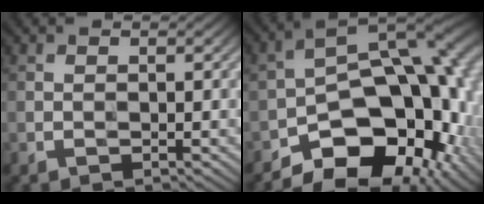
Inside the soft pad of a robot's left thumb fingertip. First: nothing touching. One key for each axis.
{"total": 19.1, "fx": -8.2, "fy": 11.2, "fz": 13.2, "tx": -0.163, "ty": -0.015, "tz": -0.116}